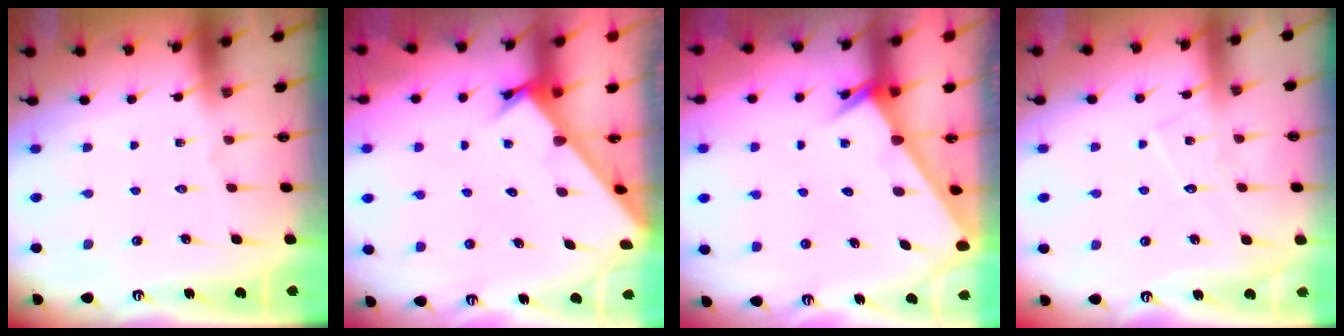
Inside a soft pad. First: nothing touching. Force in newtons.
{"total": 2.3, "press": 2.3, "slide": 0.1}
{"total": 2.3, "press": 2.3, "slide": 0.1}
{"total": 6.0, "press": 5.9, "slide": 0.5}